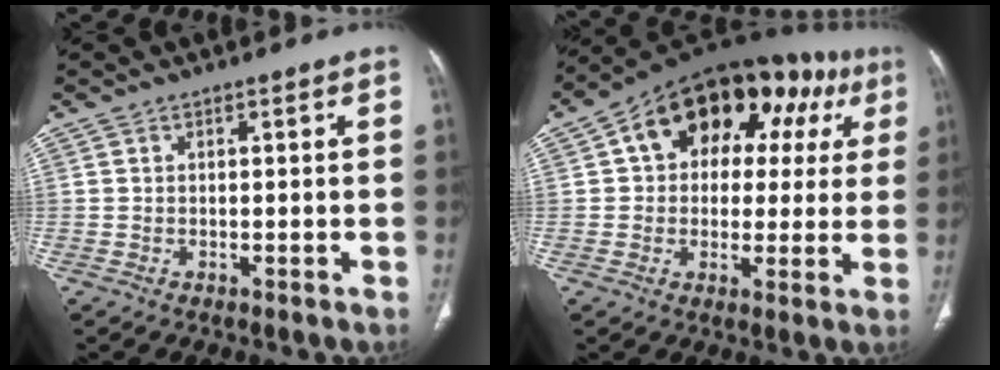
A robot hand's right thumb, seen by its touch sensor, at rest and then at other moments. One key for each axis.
{"total": 21.7, "fx": 7.5, "fy": 13.9, "fz": 14.8, "tx": -0.161, "ty": 0.043, "tz": 0.105}